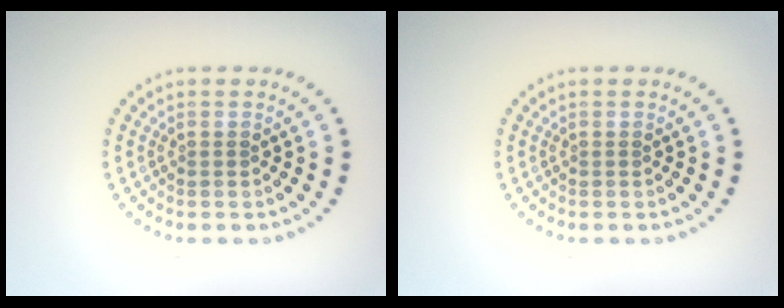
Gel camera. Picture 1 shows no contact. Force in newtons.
{"total": 0.0}